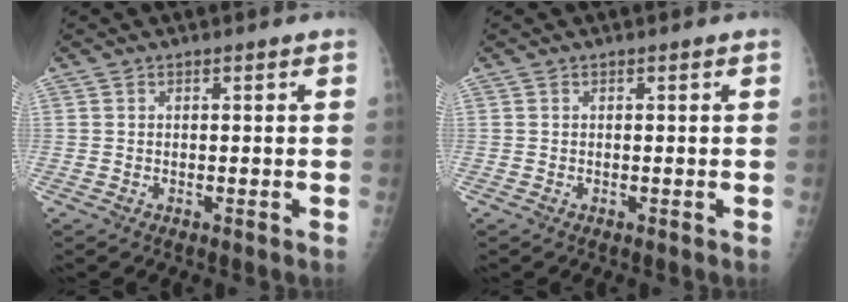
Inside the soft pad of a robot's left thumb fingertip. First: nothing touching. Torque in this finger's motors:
{"motor_torque": [-0.06, 0.09, -0.17, 0.02, -0.02]}